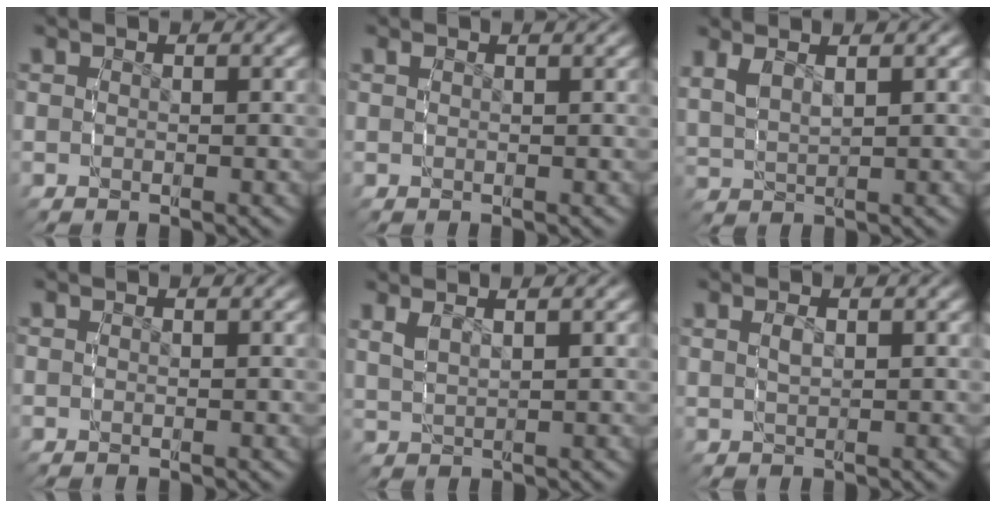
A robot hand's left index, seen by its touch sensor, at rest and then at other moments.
{"total": 0.7, "force": [0.3, -0.6, 0.0], "torque": [0.002, 0.002, 0.006]}
{"total": 2.3, "force": [1.8, 0.6, 1.3], "torque": [-0.032, 0.004, 0.040]}
{"total": 0.0}
{"total": 1.7, "force": [1.5, -0.1, 0.8], "torque": [-0.017, 0.005, 0.034]}
{"total": 0.9, "force": [0.7, -0.2, 0.6], "torque": [-0.010, 0.001, 0.014]}